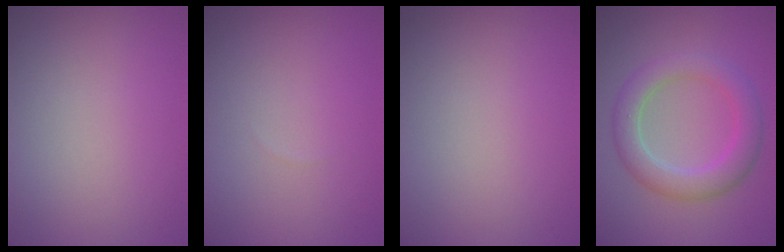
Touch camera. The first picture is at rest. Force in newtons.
{"total": 0.0}
{"total": 0.0}
{"total": 4.3, "press": 4.3, "slide": 0.2}